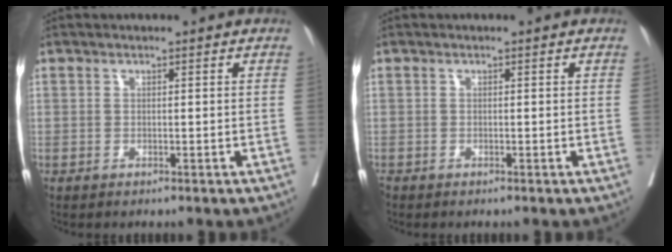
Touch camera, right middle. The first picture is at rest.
{"total": 1.1, "force": [-0.9, 0.6, 0.2], "torque": [-0.008, -0.004, -0.015]}